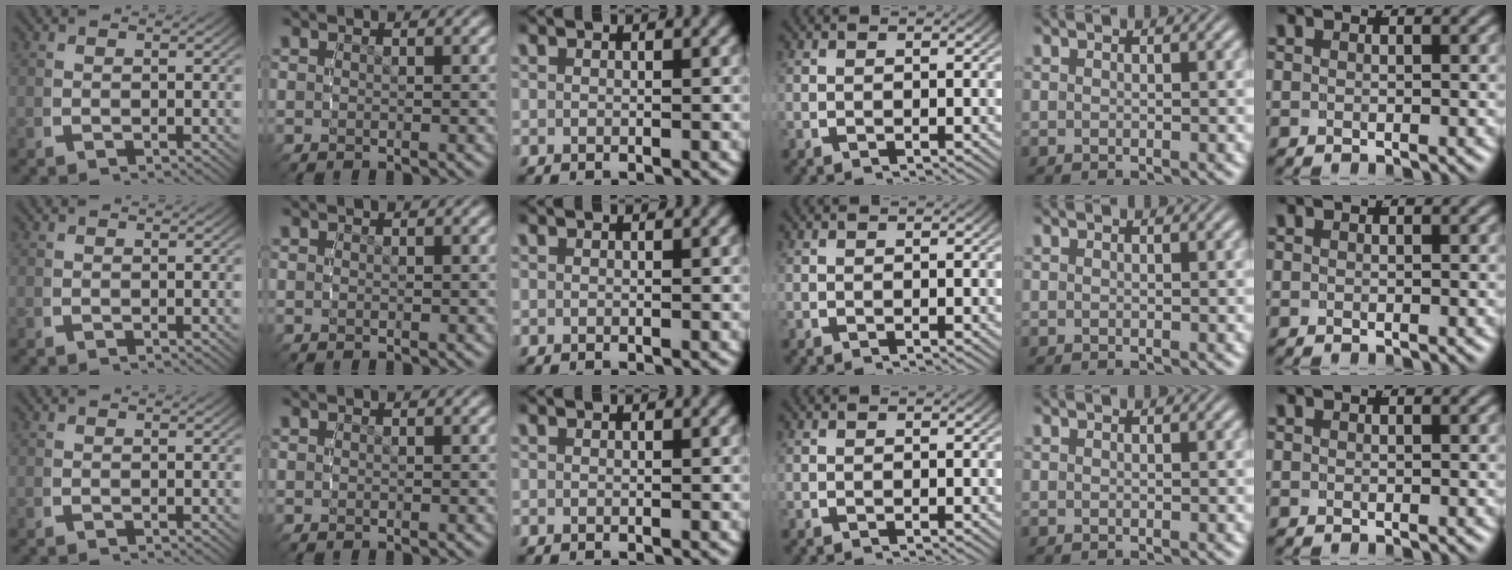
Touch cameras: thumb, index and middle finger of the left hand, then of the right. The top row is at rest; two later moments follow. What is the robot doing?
{"motion": "reach", "object": "string"}